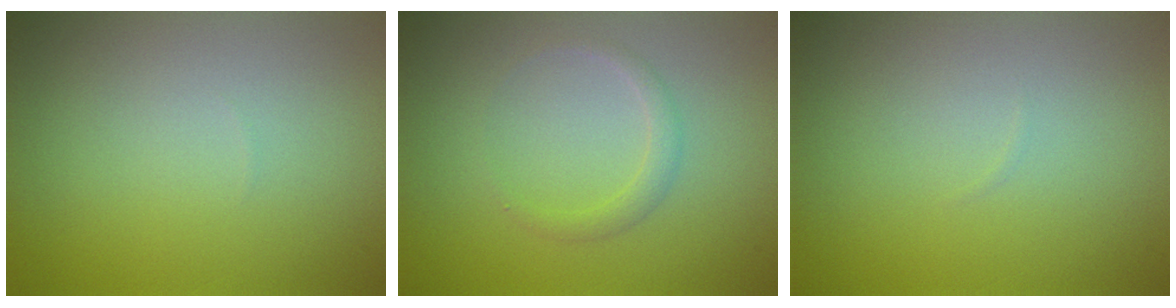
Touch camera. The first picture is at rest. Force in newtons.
{"total": 1.3, "press": 1.3, "slide": 0.0}
{"total": 0.0}